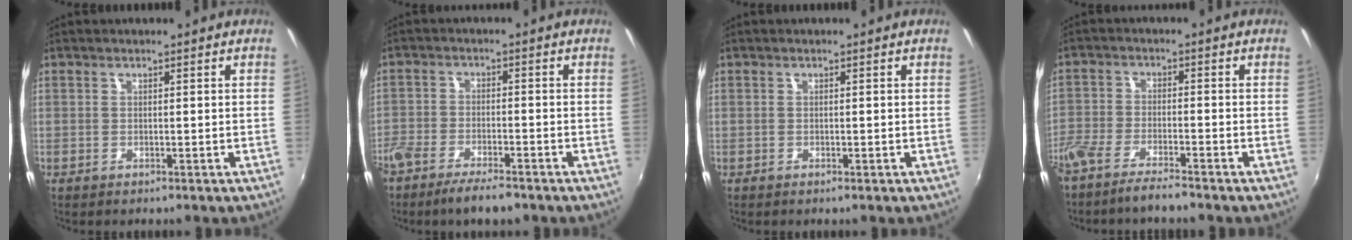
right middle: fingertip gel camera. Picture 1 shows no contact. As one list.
[{"total": 8.3, "force": [-6.6, 2.3, 4.5], "torque": [-0.114, -0.020, -0.122]}, {"total": 0.0}, {"total": 7.5, "force": [-6.4, 0.9, 3.8], "torque": [-0.099, -0.018, -0.122]}]